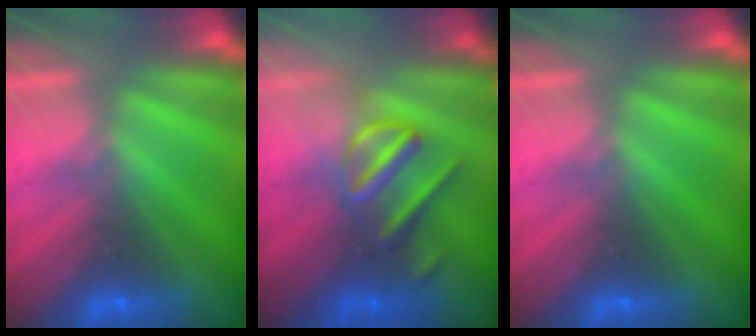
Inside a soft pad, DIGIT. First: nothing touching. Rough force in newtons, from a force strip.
{"total": 3.0}
{"total": 0.0}